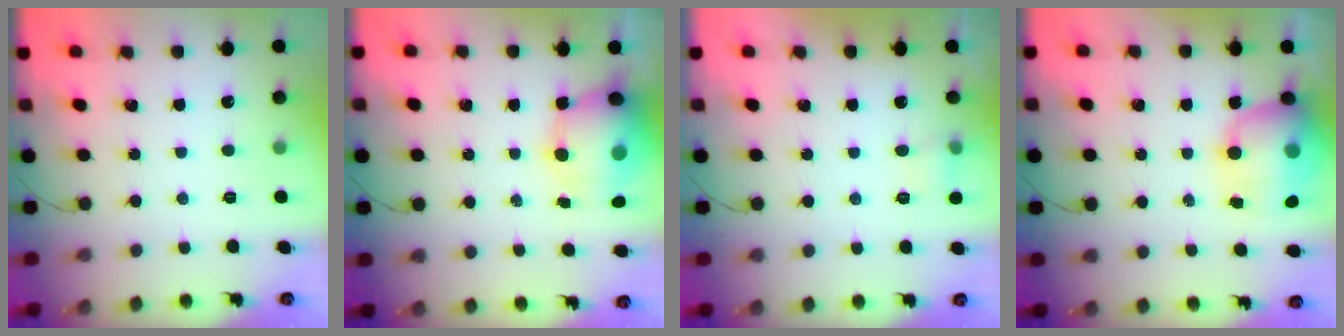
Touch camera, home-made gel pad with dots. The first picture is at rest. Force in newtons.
{"total": 13.4, "press": 12.9, "slide": 3.5}
{"total": 5.3, "press": 5.1, "slide": 1.4}
{"total": 15.6, "press": 15.1, "slide": 3.8}